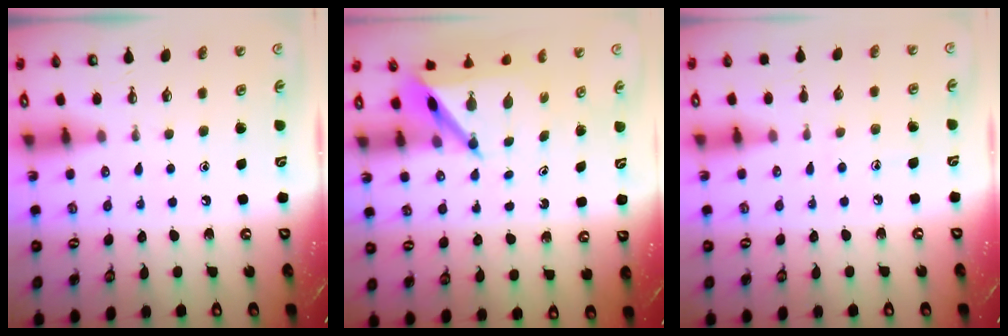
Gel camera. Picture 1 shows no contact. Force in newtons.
{"total": 6.1, "press": 6.1, "slide": 0.5}
{"total": 4.7, "press": 4.7, "slide": 0.4}